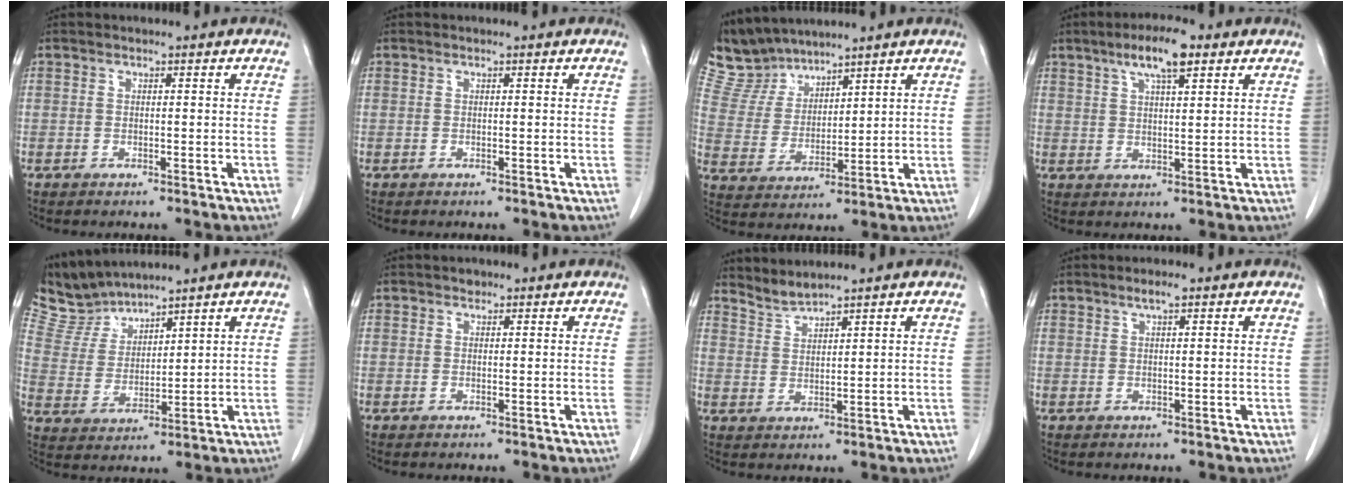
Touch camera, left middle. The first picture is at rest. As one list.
[{"total": 0.0}, {"total": 7.4, "force": [7.2, 1.9, 0.6], "torque": [-0.030, 0.014, 0.160]}, {"total": 7.0, "force": [4.2, 1.4, 5.4], "torque": [-0.102, 0.012, 0.070]}, {"total": 6.6, "force": [6.6, 0.8, 0.1], "torque": [-0.018, 0.005, 0.149]}, {"total": 0.7, "force": [0.5, 0.5, 0.1], "torque": [-0.003, 0.000, 0.005]}, {"total": 2.8, "force": [2.7, -0.6, -0.3], "torque": [0.001, -0.004, 0.062]}, {"total": 1.6, "force": [1.1, 0.2, 1.2], "torque": [-0.027, 0.003, 0.019]}]